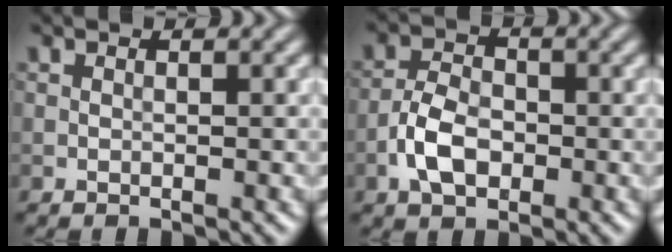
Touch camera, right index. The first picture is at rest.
{"total": 3.9, "force": [-1.4, 2.4, 2.7], "torque": [-0.049, 0.005, -0.033]}